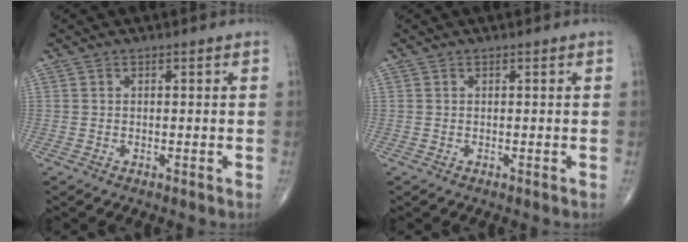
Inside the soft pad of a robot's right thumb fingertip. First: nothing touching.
{"total": 0.0}